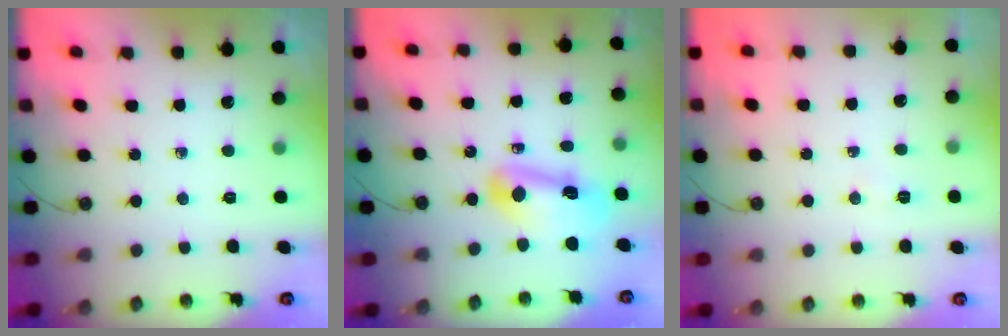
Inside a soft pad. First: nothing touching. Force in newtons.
{"total": 13.2, "press": 13.2, "slide": 1.1}
{"total": 4.6, "press": 4.4, "slide": 1.5}